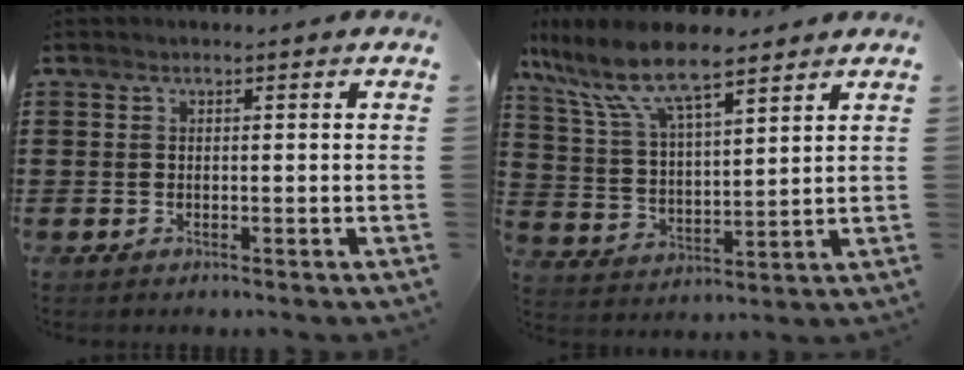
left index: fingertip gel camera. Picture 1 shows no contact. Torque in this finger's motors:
{"motor_torque": [1.43, -0.71, 1.05, 0.21]}